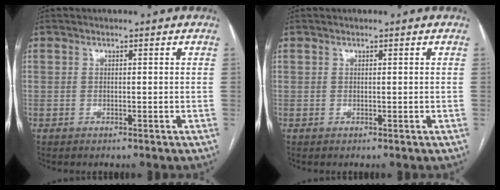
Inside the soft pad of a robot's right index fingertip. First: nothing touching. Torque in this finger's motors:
{"motor_torque": [-0.04, -0.03, 0.01, 0.00]}